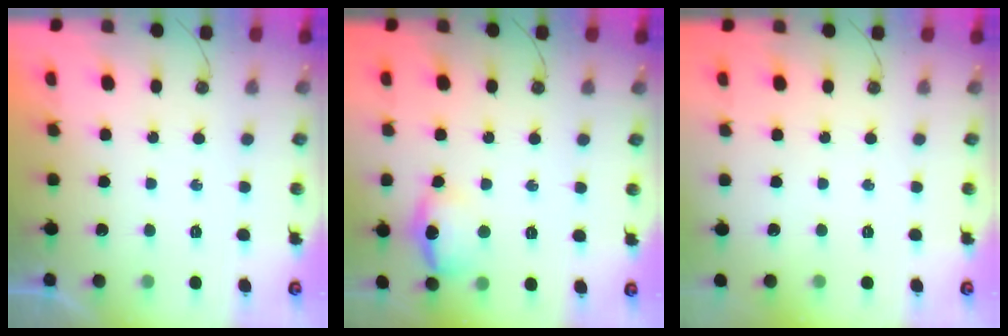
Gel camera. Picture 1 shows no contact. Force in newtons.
{"total": 13.2, "press": 13.2, "slide": 1.0}
{"total": 0.0}